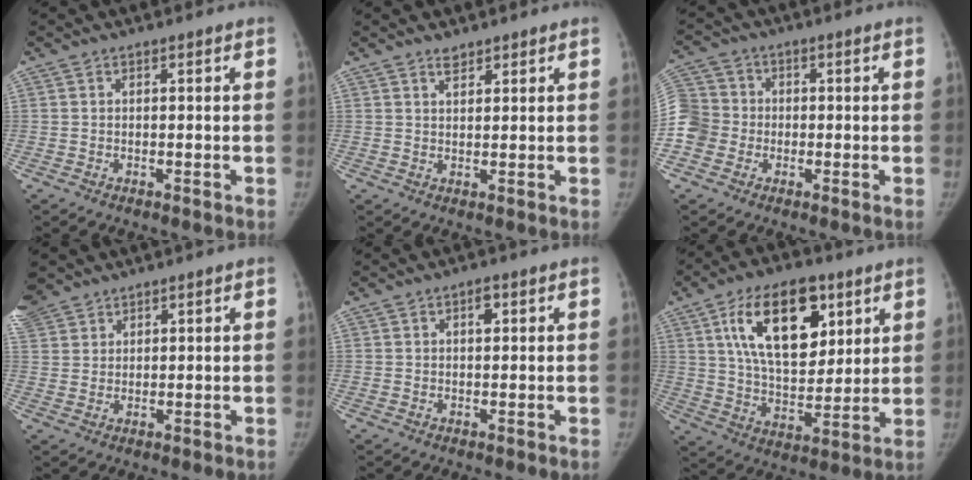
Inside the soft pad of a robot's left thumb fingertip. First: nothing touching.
{"total": 1.9, "force": [1.6, 0.9, 0.6], "torque": [0.004, -0.012, 0.025]}
{"total": 10.1, "force": [-2.1, 9.3, 3.4], "torque": [-0.068, 0.029, -0.042]}
{"total": 8.1, "force": [5.9, 5.3, 1.9], "torque": [-0.047, 0.007, 0.128]}
{"total": 1.7, "force": [0.8, 1.0, 1.2], "torque": [-0.005, 0.000, 0.009]}
{"total": 18.9, "force": [8.2, 10.1, 13.7], "torque": [-0.179, -0.034, 0.146]}